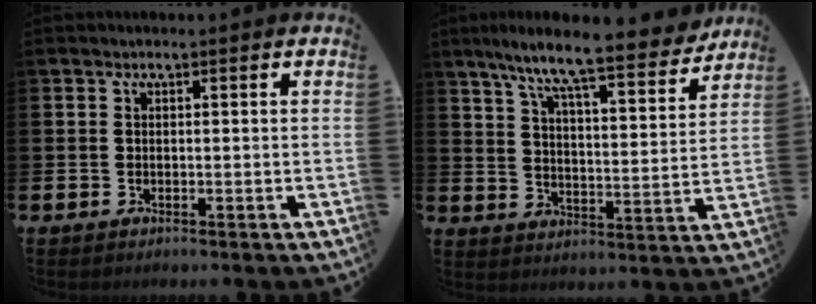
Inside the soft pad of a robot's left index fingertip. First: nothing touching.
{"total": 9.9, "force": [8.9, 0.6, 4.4], "torque": [-0.102, -0.061, 0.147]}